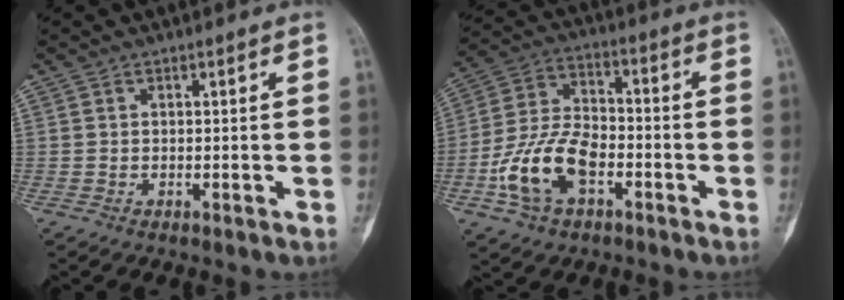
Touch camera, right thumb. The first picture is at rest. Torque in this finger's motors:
{"motor_torque": [1.34, 1.06, 0.61, -0.68, 0.38]}